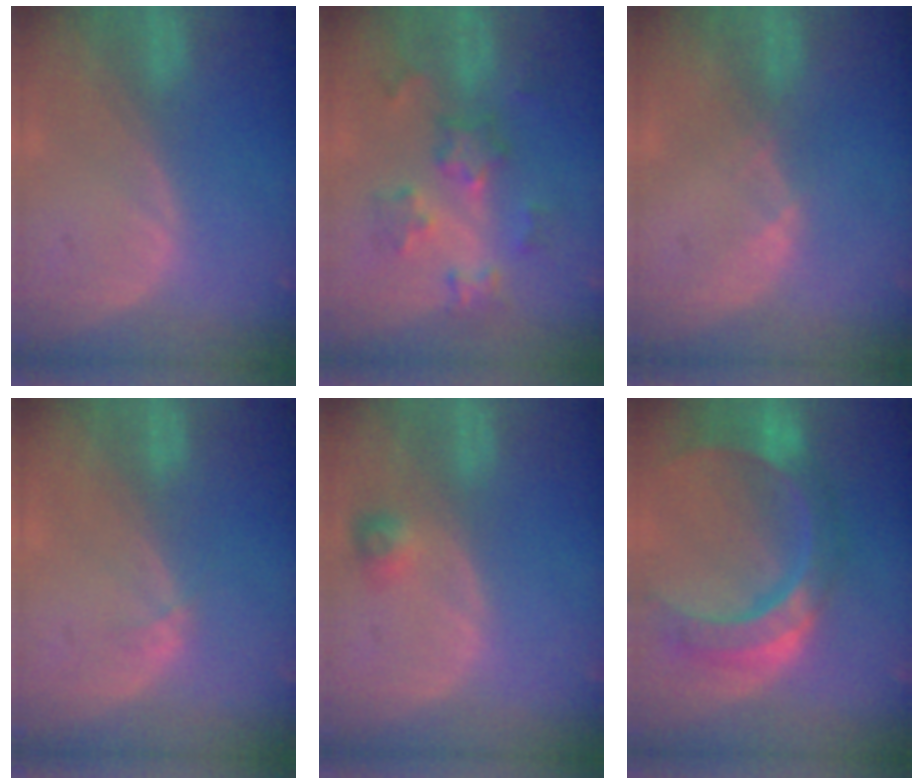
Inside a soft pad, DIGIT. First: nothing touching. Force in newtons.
{"total": 6.5, "press": 6.4, "slide": 1.3}
{"total": 1.0, "press": 0.8, "slide": 0.5}
{"total": 1.2, "press": 0.9, "slide": 0.7}
{"total": 2.5, "press": 2.3, "slide": 1.0}
{"total": 11.0, "press": 9.3, "slide": 5.9}